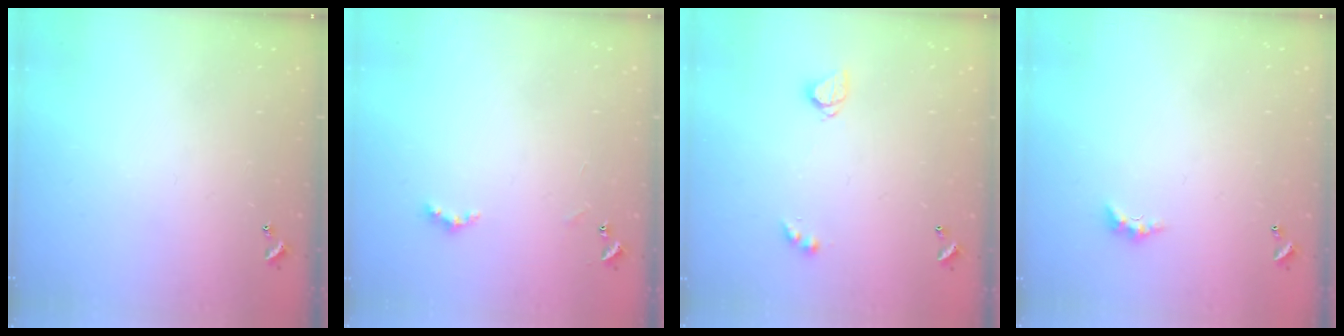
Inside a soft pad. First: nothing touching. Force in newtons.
{"total": 2.6, "press": 2.5, "slide": 0.6}
{"total": 3.3, "press": 3.2, "slide": 0.4}
{"total": 1.5, "press": 1.4, "slide": 0.5}